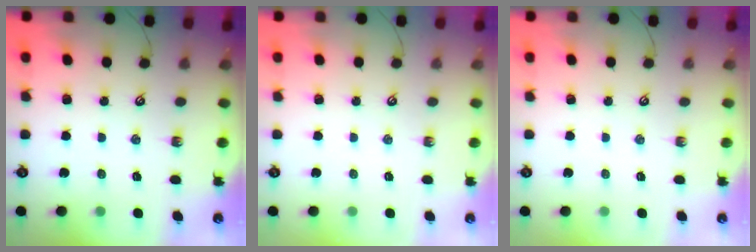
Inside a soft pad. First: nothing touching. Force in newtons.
{"total": 0.0}
{"total": 0.0}